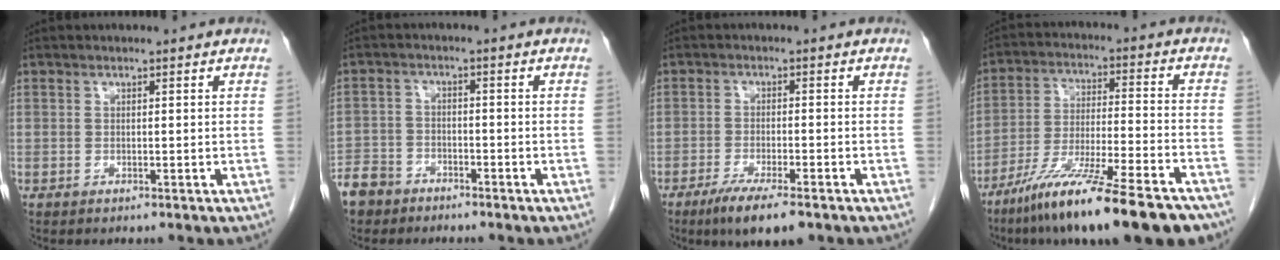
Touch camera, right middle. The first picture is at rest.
{"total": 7.0, "force": [-5.4, 4.3, 1.0], "torque": [-0.031, 0.003, -0.101]}
{"total": 7.4, "force": [-5.0, 1.0, 5.3], "torque": [-0.089, -0.016, -0.077]}
{"total": 20.7, "force": [-15.3, 1.9, 13.8], "torque": [-0.187, -0.028, -0.251]}